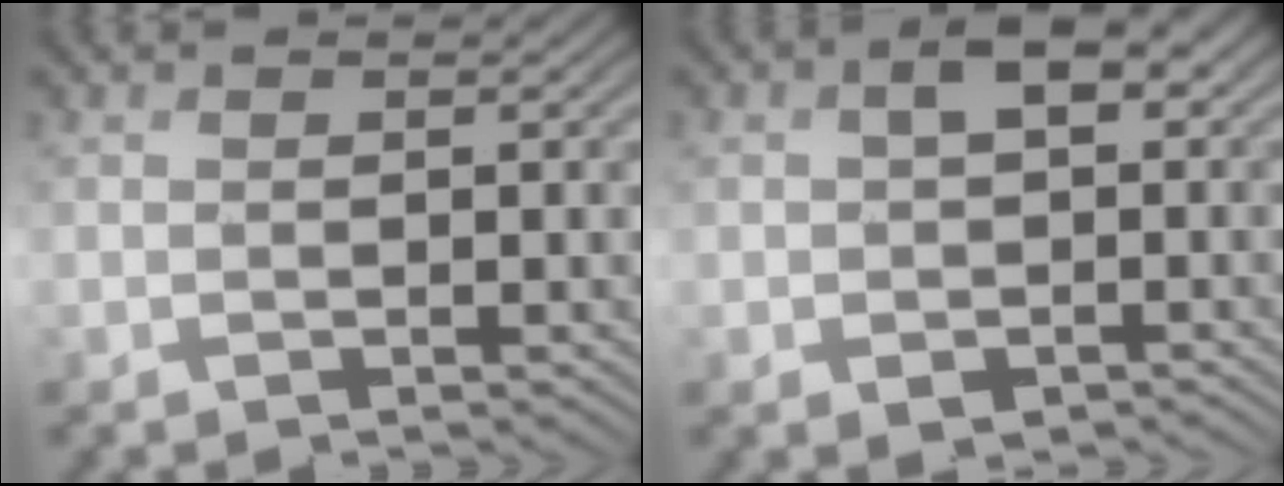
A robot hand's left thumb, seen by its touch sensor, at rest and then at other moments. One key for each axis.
{"total": 4.9, "fx": -0.2, "fy": 3.1, "fz": 3.7, "tx": -0.058, "ty": -0.002, "tz": -0.003}